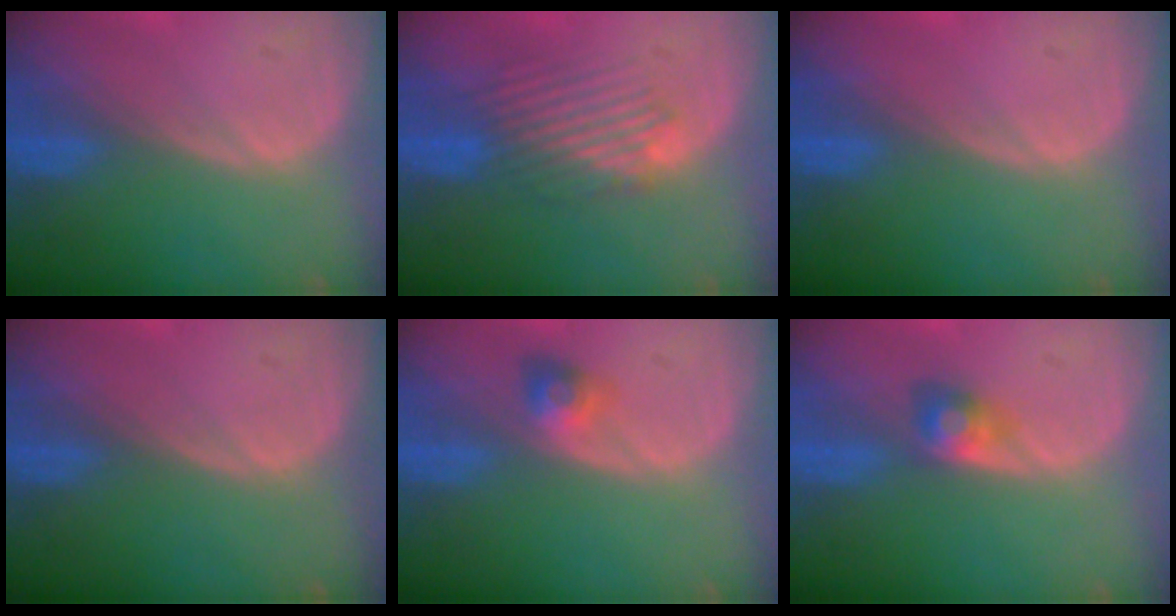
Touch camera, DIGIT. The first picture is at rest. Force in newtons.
{"total": 5.4, "press": 5.1, "slide": 1.7}
{"total": 0.0}
{"total": 0.0}
{"total": 3.0, "press": 2.7, "slide": 1.3}
{"total": 2.7, "press": 2.7, "slide": 0.1}